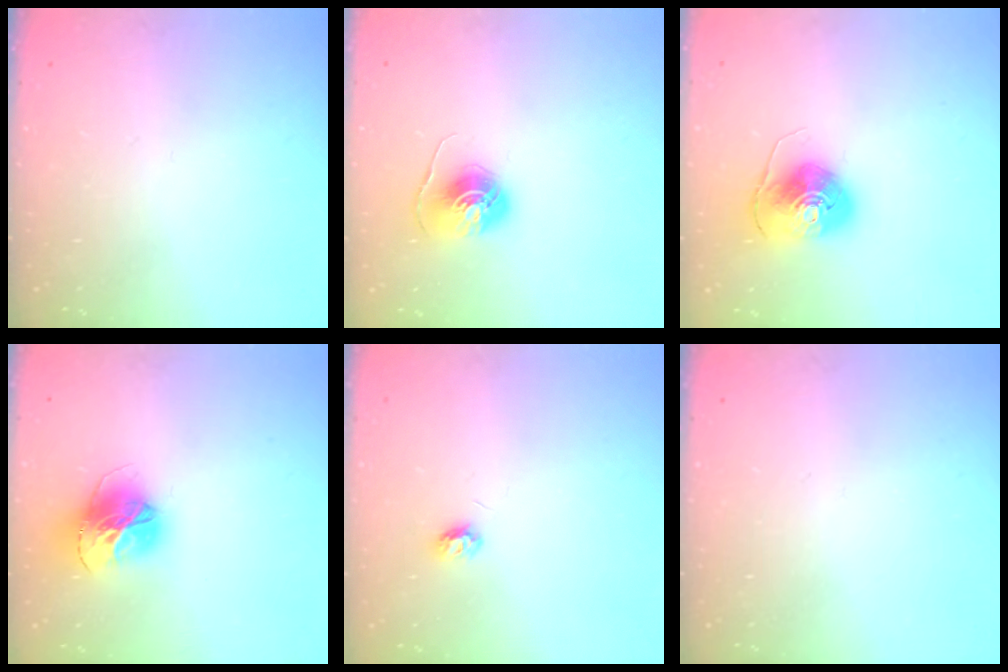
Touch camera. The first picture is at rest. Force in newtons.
{"total": 7.1, "press": 7.1, "slide": 0.4}
{"total": 8.3, "press": 8.3, "slide": 0.5}
{"total": 15.1, "press": 15.0, "slide": 1.5}
{"total": 4.3, "press": 4.3, "slide": 0.5}
{"total": 0.0}